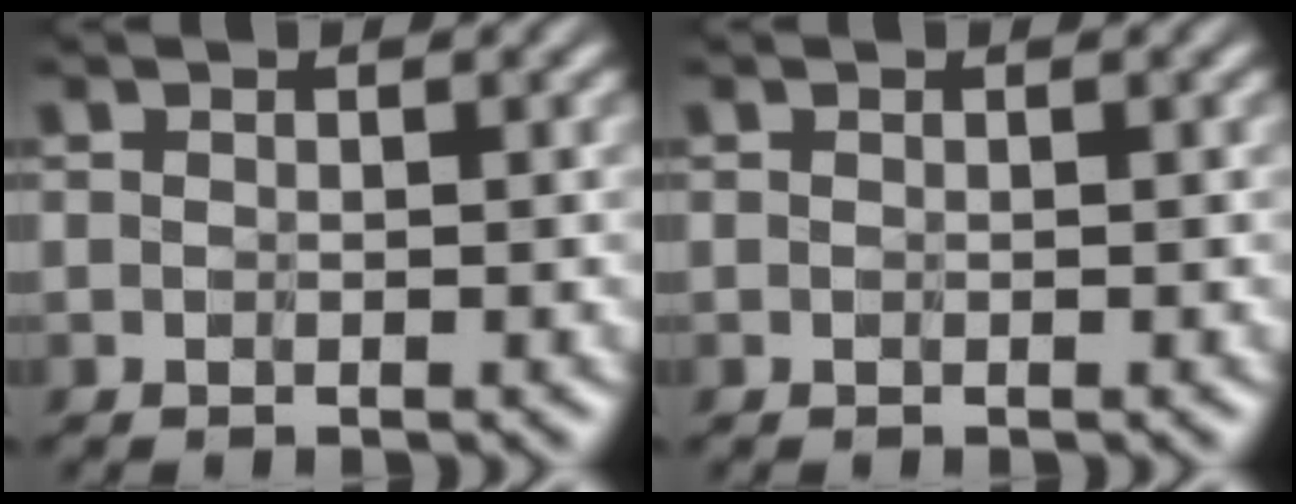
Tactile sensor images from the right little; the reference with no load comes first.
{"total": 0.0}